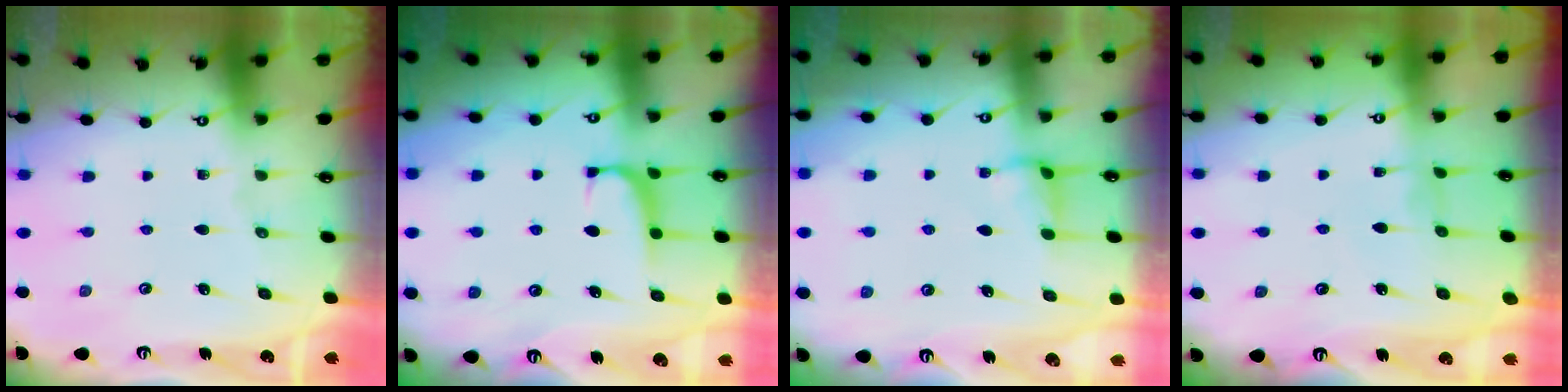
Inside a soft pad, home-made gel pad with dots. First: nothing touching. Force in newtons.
{"total": 0.8, "press": 0.6, "slide": 0.6}
{"total": 2.0, "press": 1.9, "slide": 0.7}
{"total": 1.8, "press": 1.8, "slide": 0.3}